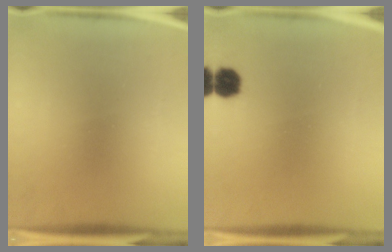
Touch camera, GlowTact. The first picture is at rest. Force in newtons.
{"total": 4.0}